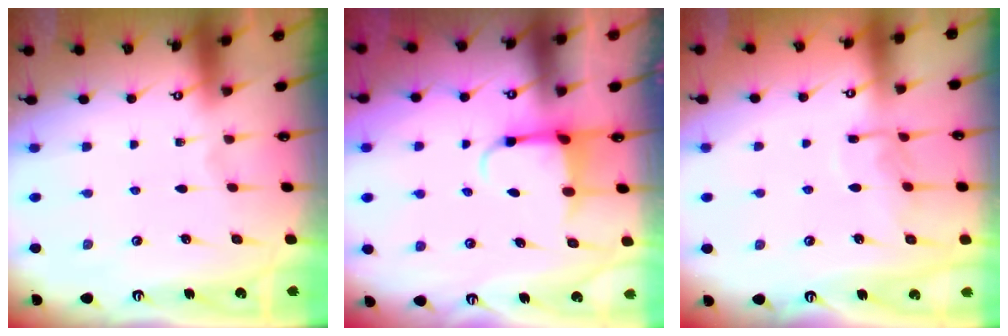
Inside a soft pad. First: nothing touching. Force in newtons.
{"total": 3.8, "press": 3.7, "slide": 0.9}
{"total": 7.1, "press": 7.1, "slide": 0.5}